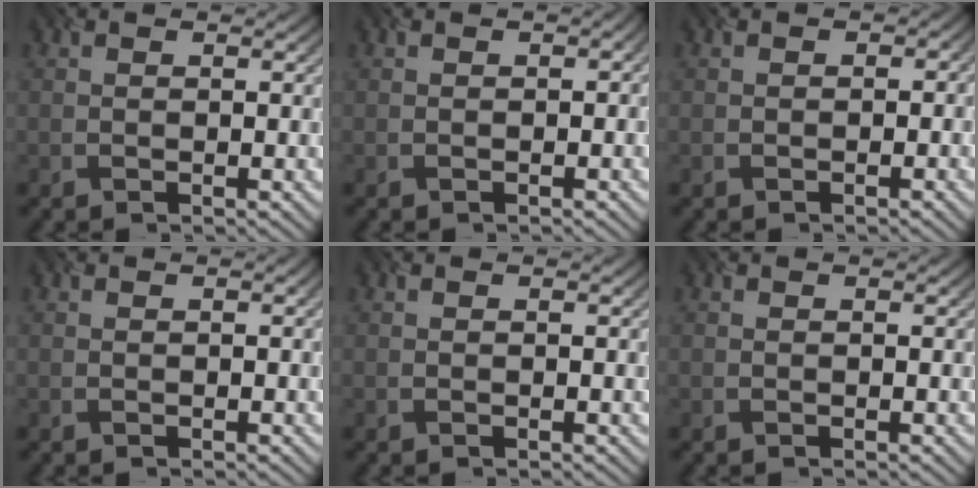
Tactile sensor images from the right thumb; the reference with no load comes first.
{"total": 1.3, "force": [-0.3, 0.9, 0.8], "torque": [-0.015, 0.009, -0.003]}
{"total": 1.1, "force": [-0.9, 0.7, 0.0], "torque": [-0.003, 0.007, -0.007]}
{"total": 1.0, "force": [0.2, 0.5, 0.8], "torque": [-0.007, 0.005, 0.000]}
{"total": 0.0}
{"total": 0.0}